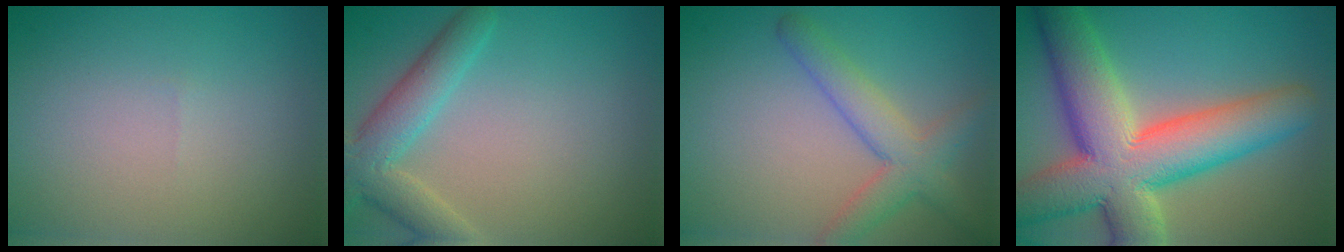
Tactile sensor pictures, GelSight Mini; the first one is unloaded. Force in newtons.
{"total": 4.5, "press": 4.5, "slide": 0.4}
{"total": 4.1, "press": 4.1, "slide": 0.2}
{"total": 12.7, "press": 12.7, "slide": 1.2}